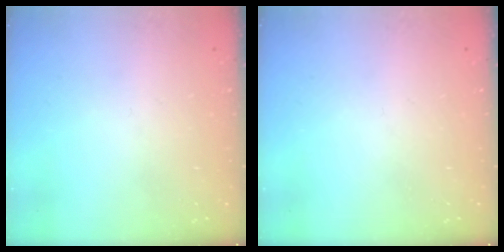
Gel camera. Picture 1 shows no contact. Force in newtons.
{"total": 0.0}